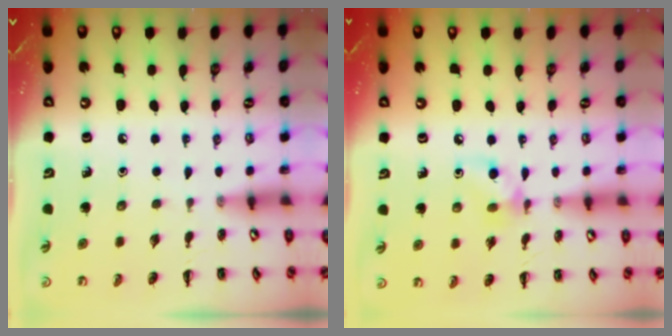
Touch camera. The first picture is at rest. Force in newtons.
{"total": 7.0, "press": 6.8, "slide": 1.7}